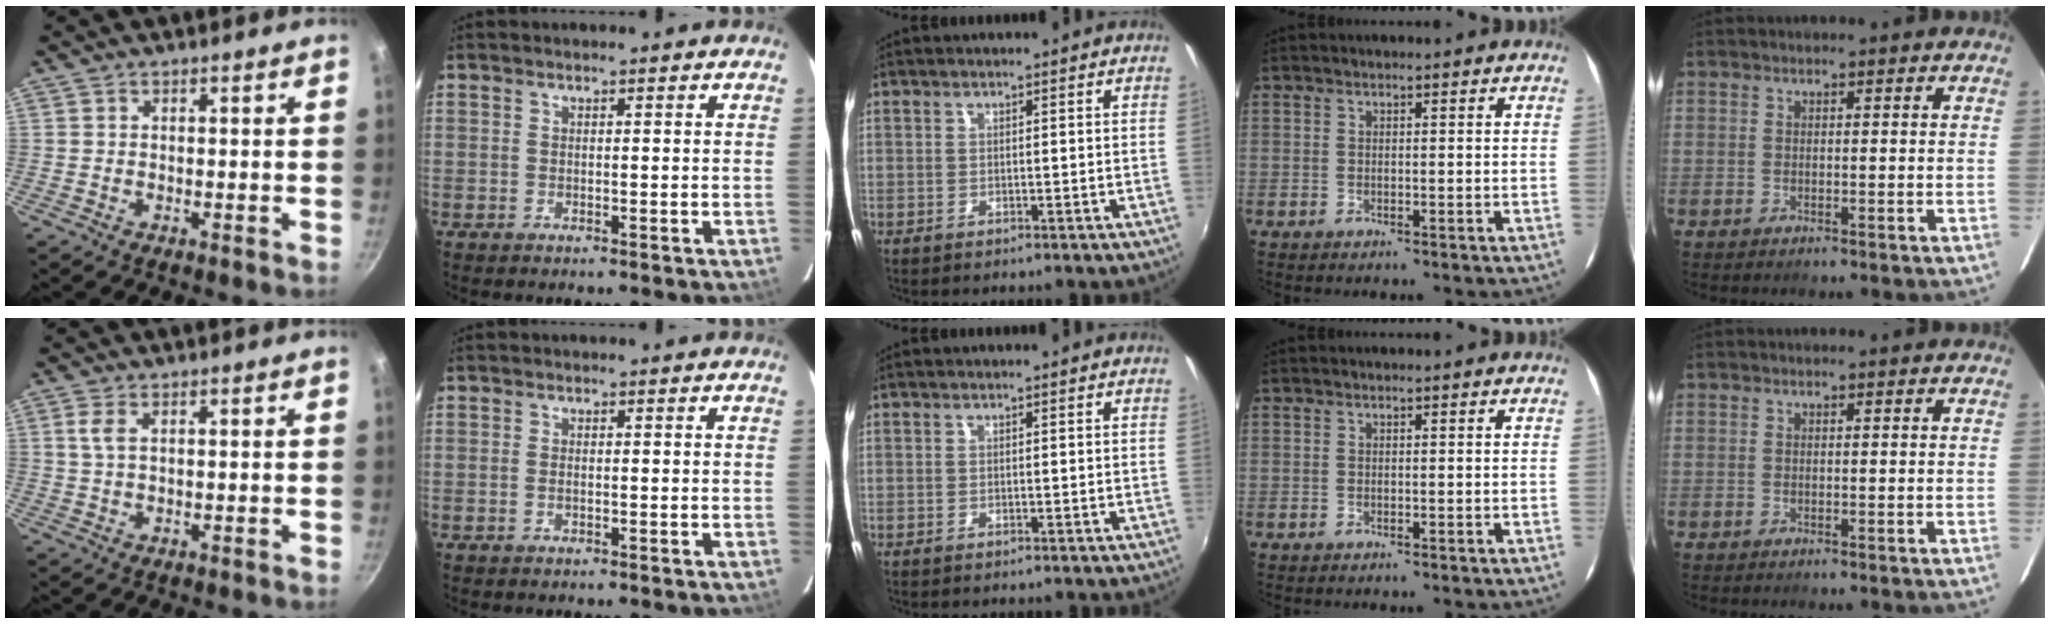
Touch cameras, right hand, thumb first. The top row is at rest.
{"thumb": {"total": 2.8, "force": [0.9, 1.3, 2.3], "torque": [-0.046, -0.001, 0.019]}, "index": {"total": 0.8, "force": [-0.2, 0.4, 0.7], "torque": [-0.015, 0.000, -0.005]}}